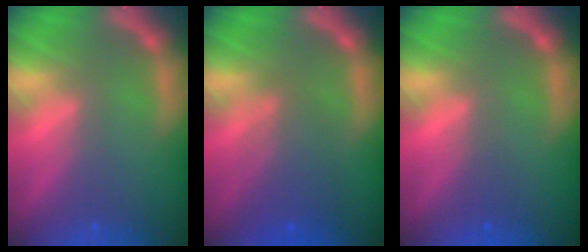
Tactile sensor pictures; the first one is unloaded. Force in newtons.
{"total": 4.6}
{"total": 1.0}